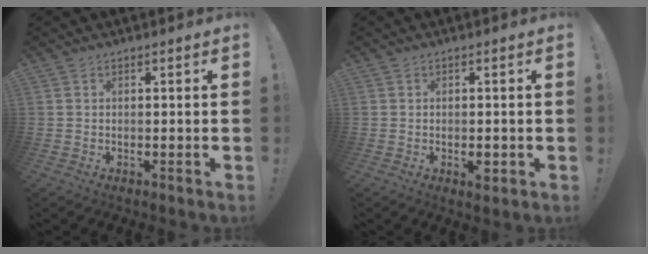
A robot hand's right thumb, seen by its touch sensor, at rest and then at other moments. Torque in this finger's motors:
{"motor_torque": [0.41, 0.41, 0.07, 0.03, -0.01]}